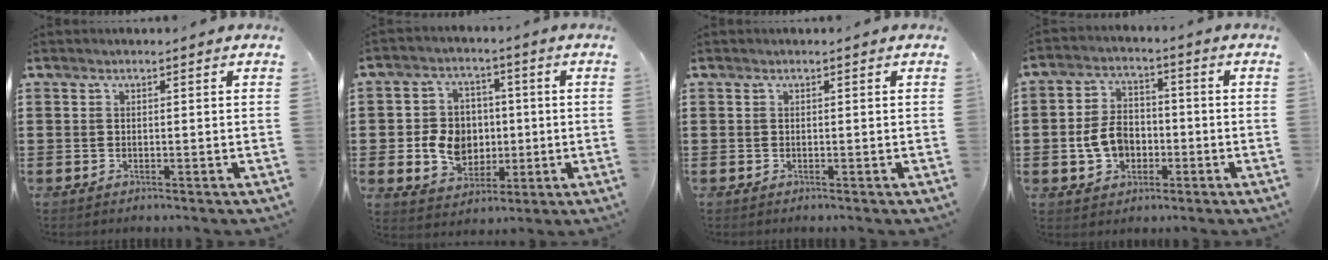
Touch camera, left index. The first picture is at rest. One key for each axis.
{"total": 7.7, "fx": -0.3, "fy": 6.8, "fz": 3.8, "tx": -0.088, "ty": 0.016, "tz": -0.002}
{"total": 0.0}
{"total": 6.8, "fx": -1.6, "fy": 5.2, "fz": 4.1, "tx": -0.103, "ty": 0.008, "tz": -0.035}